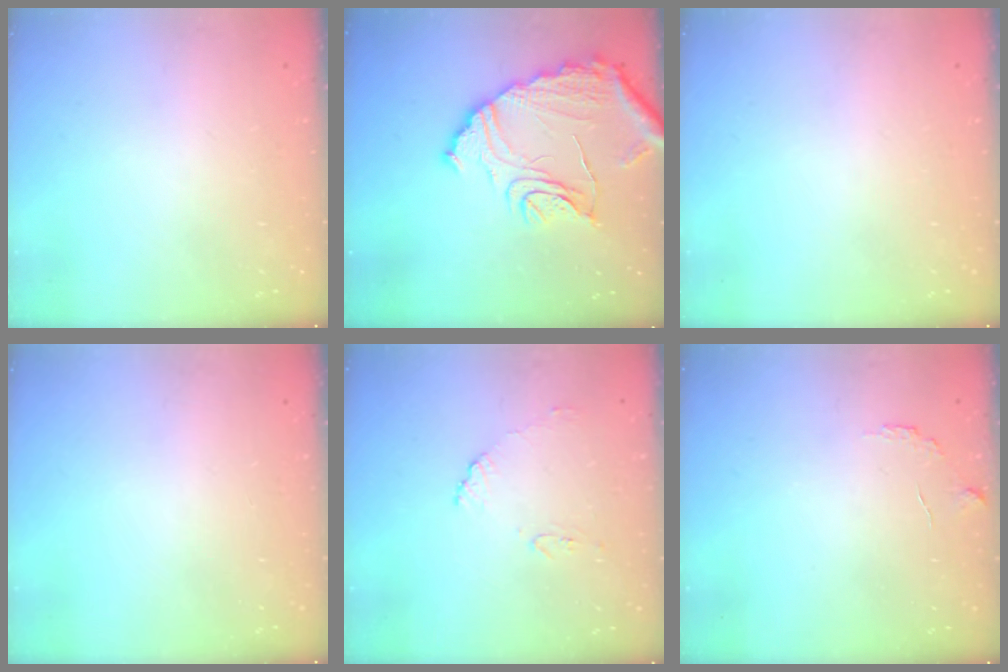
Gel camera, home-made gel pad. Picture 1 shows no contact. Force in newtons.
{"total": 16.7, "press": 16.6, "slide": 1.3}
{"total": 0.0}
{"total": 0.0}
{"total": 8.2, "press": 8.1, "slide": 0.8}
{"total": 5.6, "press": 5.6, "slide": 0.2}